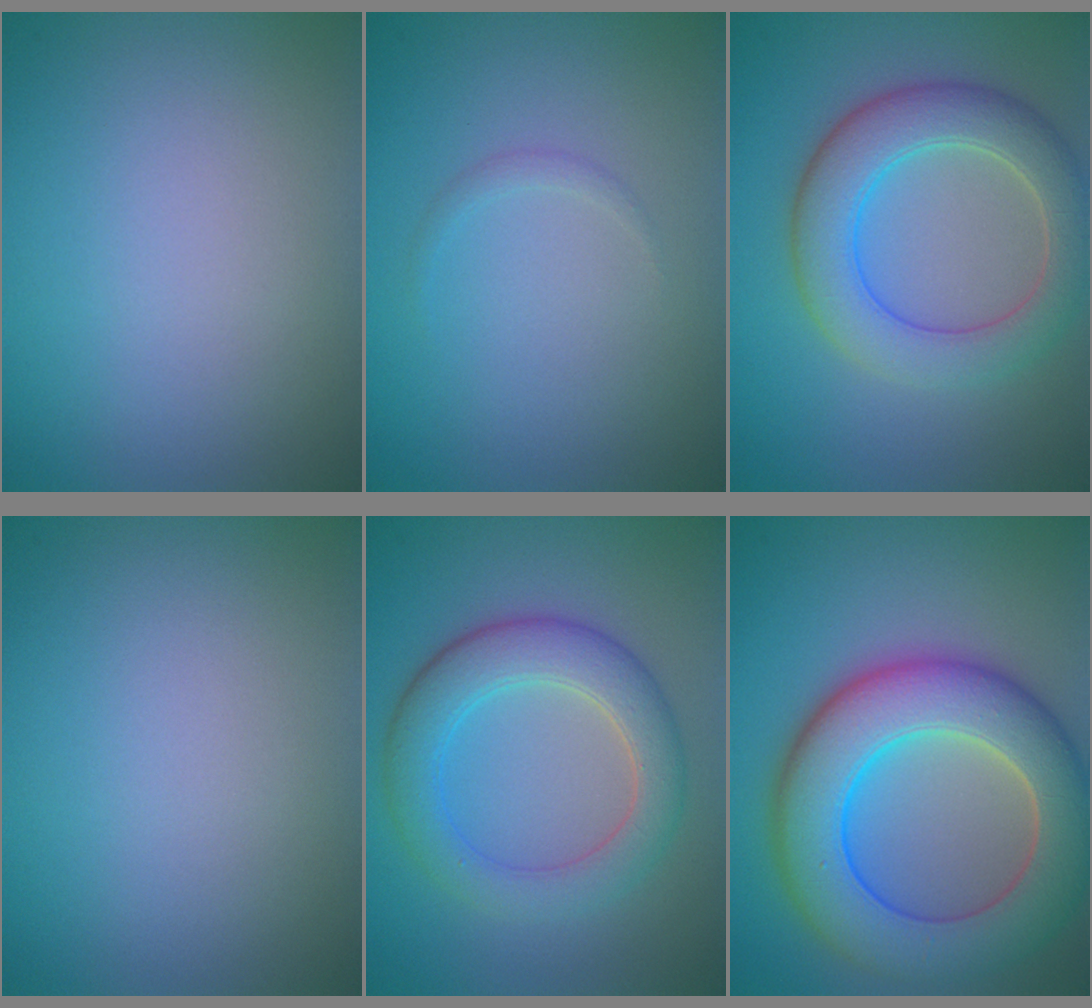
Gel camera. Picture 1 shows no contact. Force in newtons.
{"total": 0.6, "press": 0.6, "slide": 0.1}
{"total": 6.4, "press": 6.4, "slide": 0.7}
{"total": 0.0}
{"total": 5.6, "press": 5.6, "slide": 0.4}
{"total": 11.0, "press": 11.0, "slide": 0.6}